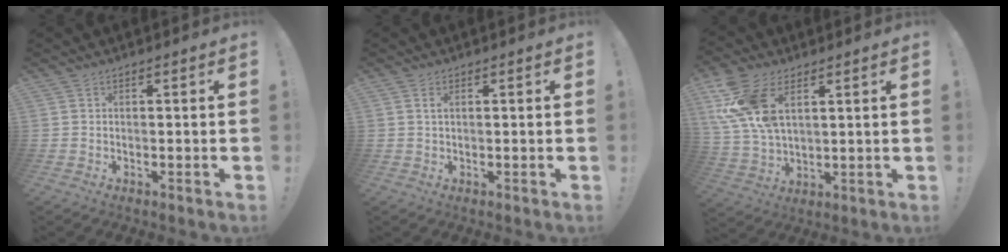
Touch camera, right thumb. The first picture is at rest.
{"total": 1.2, "force": [0.6, 0.4, 1.0], "torque": [-0.013, -0.001, 0.008]}
{"total": 15.1, "force": [6.4, 8.9, 10.4], "torque": [-0.212, -0.020, 0.123]}